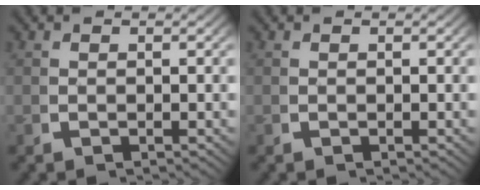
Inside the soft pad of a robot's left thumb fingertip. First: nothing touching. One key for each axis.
{"total": 0.0}